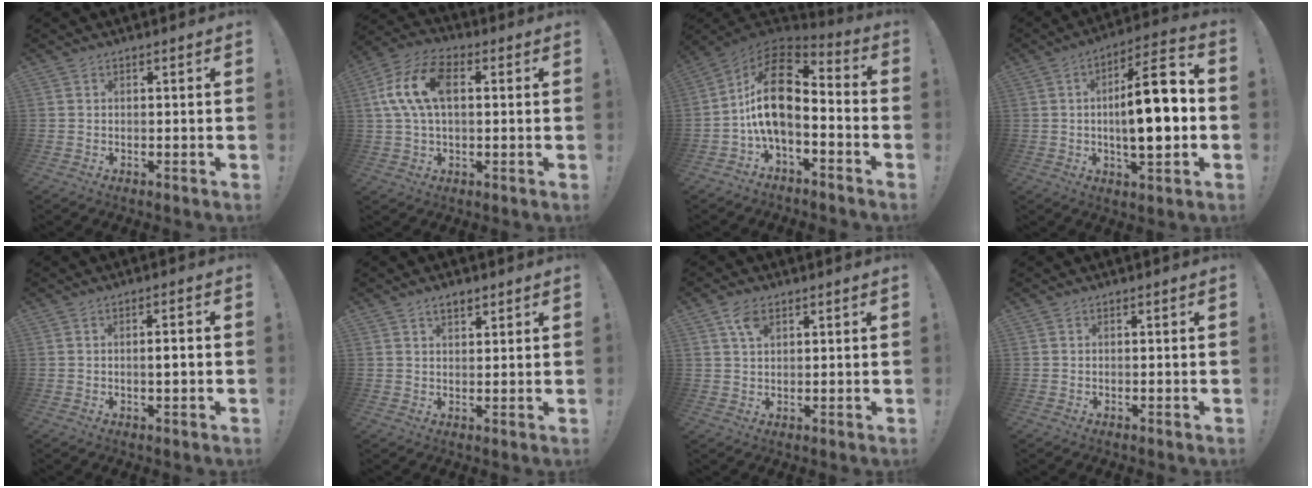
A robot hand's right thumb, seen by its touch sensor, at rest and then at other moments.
{"total": 13.5, "force": [2.6, 7.9, 10.7], "torque": [-0.211, 0.010, 0.050]}
{"total": 15.2, "force": [0.2, 8.6, 12.5], "torque": [-0.228, 0.004, 0.006]}
{"total": 17.1, "force": [-0.8, 4.8, 16.4], "torque": [-0.252, 0.001, -0.023]}
{"total": 2.7, "force": [-0.3, 0.2, 2.7], "torque": [-0.046, 0.002, -0.009]}
{"total": 3.3, "force": [2.2, 1.7, 1.8], "torque": [-0.029, -0.006, 0.040]}
{"total": 4.8, "force": [2.5, 2.7, 3.1], "torque": [-0.057, -0.002, 0.045]}
{"total": 0.0}